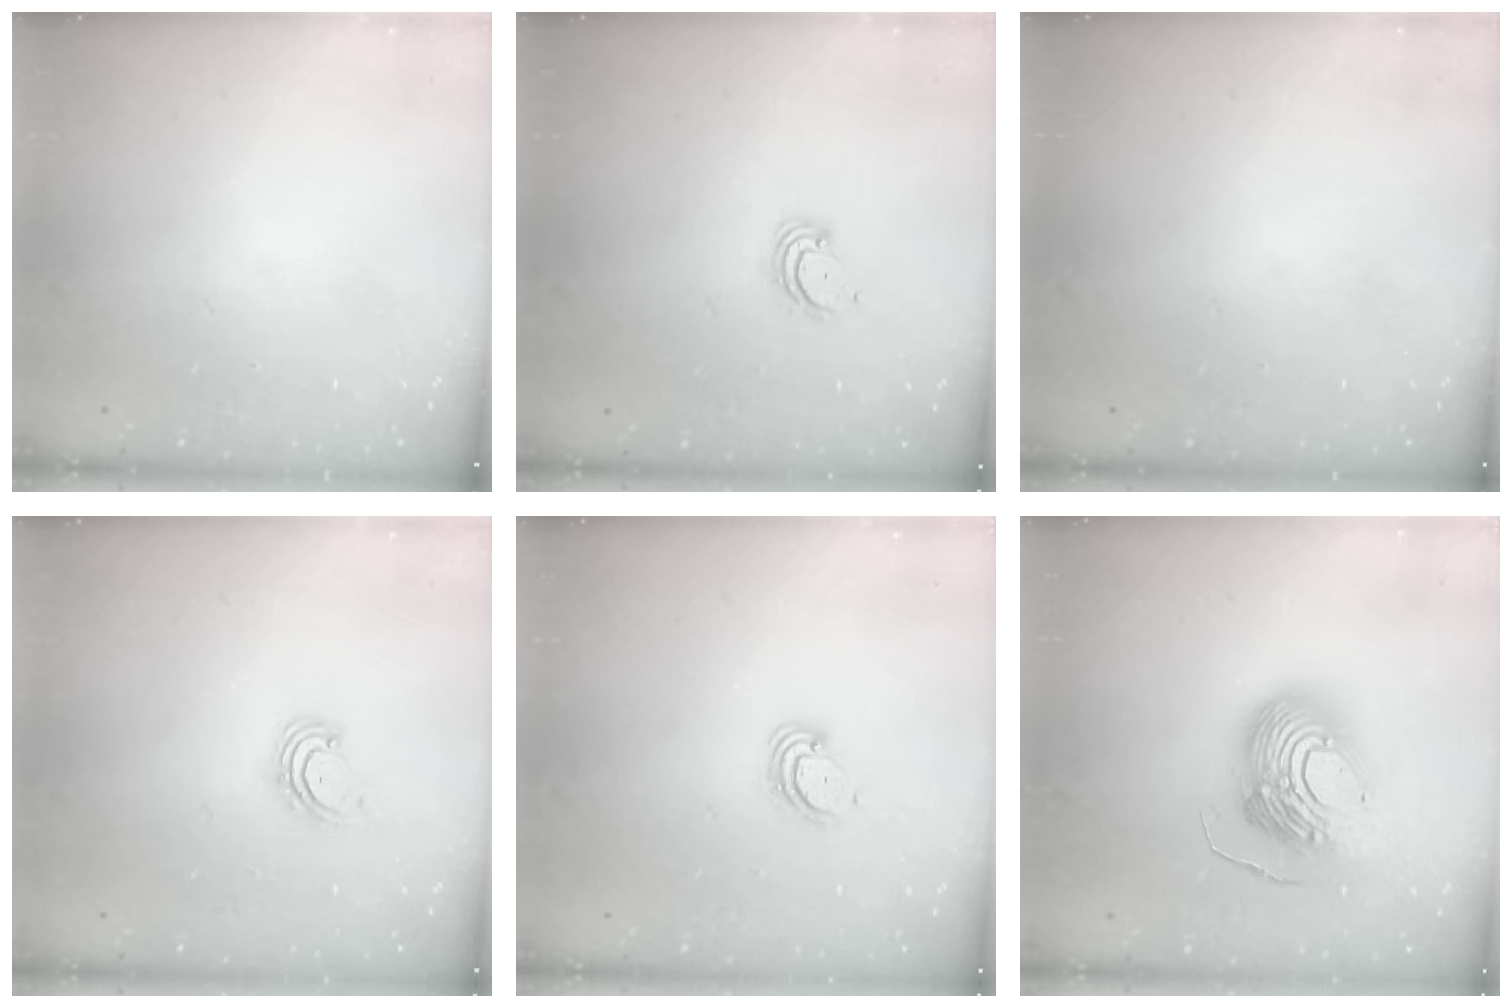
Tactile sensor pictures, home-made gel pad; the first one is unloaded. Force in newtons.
{"total": 2.8, "press": 2.8, "slide": 0.3}
{"total": 0.0}
{"total": 2.8, "press": 2.8, "slide": 0.2}
{"total": 3.8, "press": 3.8, "slide": 0.3}
{"total": 17.4, "press": 17.3, "slide": 1.6}